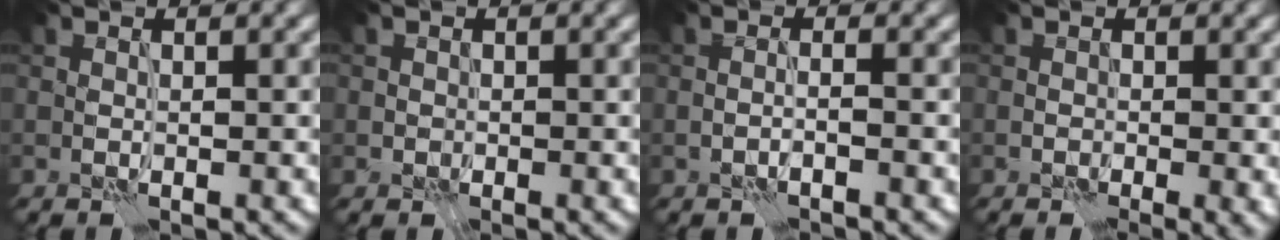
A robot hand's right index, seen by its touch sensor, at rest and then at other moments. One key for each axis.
{"total": 0.9, "fx": 0.0, "fy": 0.9, "fz": -0.1, "tx": 0.004, "ty": -0.004, "tz": 0.001}
{"total": 1.1, "fx": -0.8, "fy": -0.7, "fz": 0.1, "tx": -0.001, "ty": -0.002, "tz": -0.019}
{"total": 2.2, "fx": -0.2, "fy": 1.3, "fz": 1.7, "tx": -0.019, "ty": -0.008, "tz": -0.001}